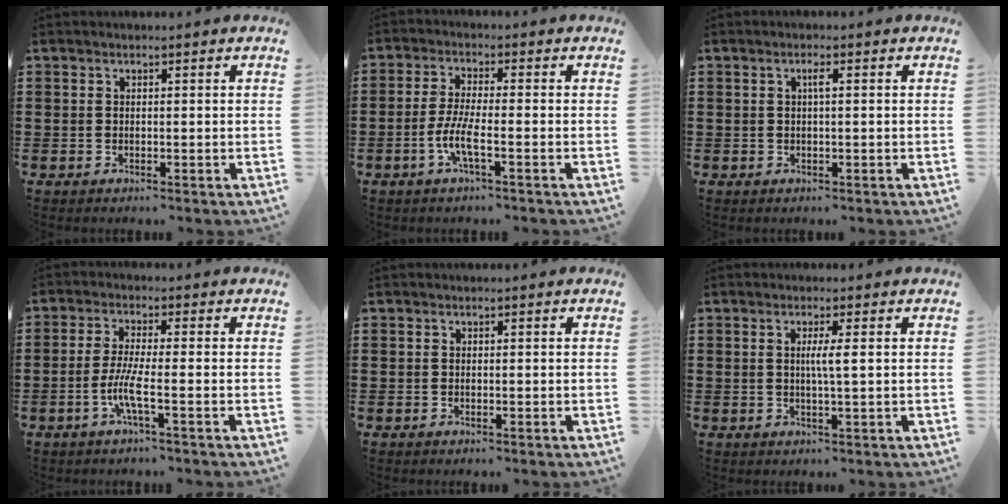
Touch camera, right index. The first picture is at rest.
{"total": 5.1, "force": [-2.1, 0.8, 4.6], "torque": [-0.107, -0.011, -0.047]}
{"total": 1.3, "force": [0.1, 0.1, 1.3], "torque": [-0.025, 0.002, 0.000]}
{"total": 5.1, "force": [-1.9, 0.2, 4.7], "torque": [-0.110, -0.017, -0.044]}
{"total": 0.0}
{"total": 2.6, "force": [0.3, -0.3, 2.6], "torque": [-0.050, -0.006, 0.001]}